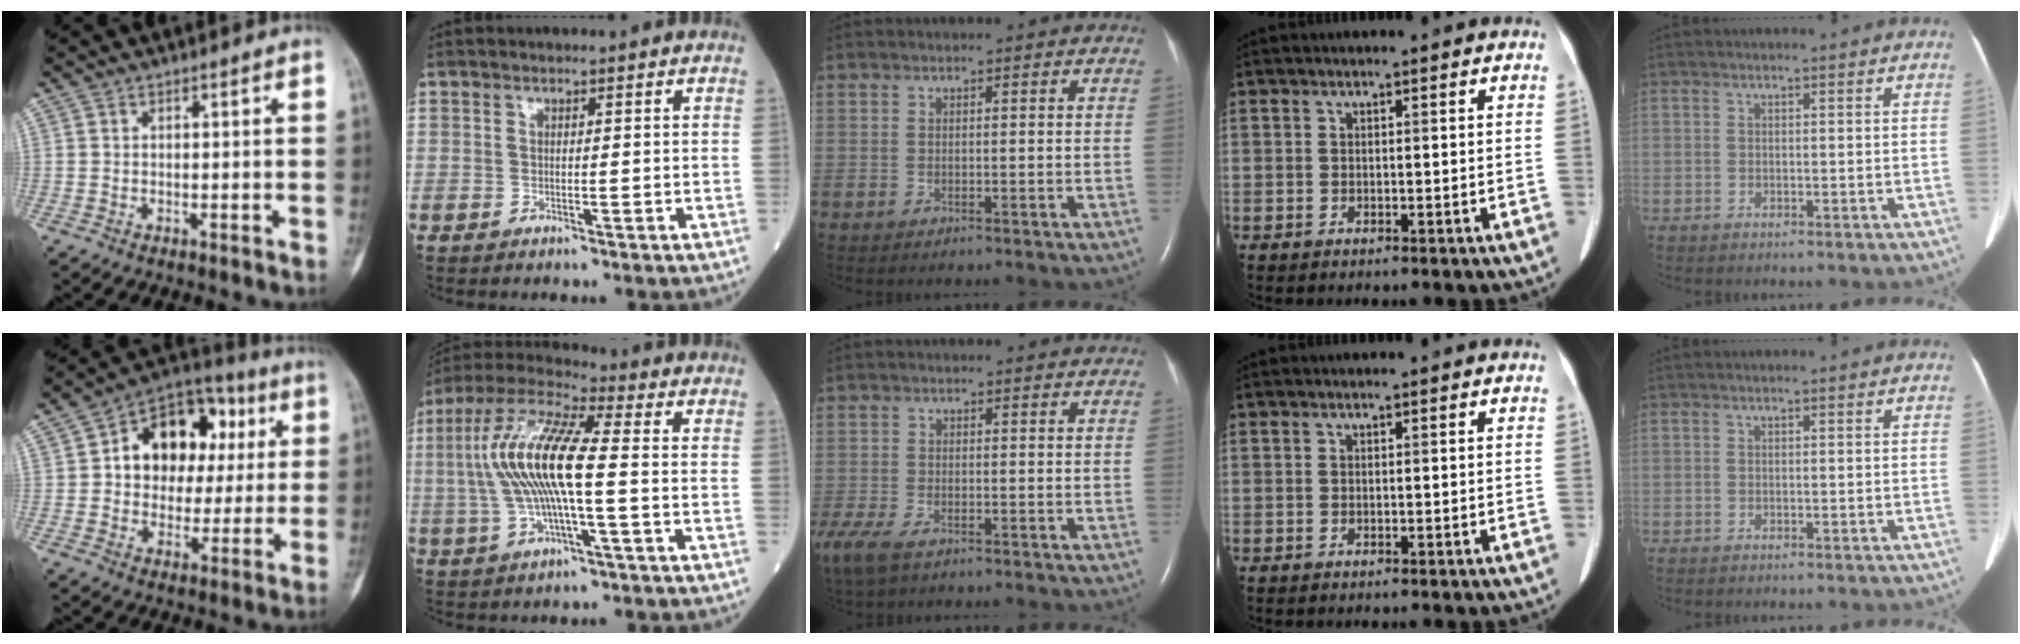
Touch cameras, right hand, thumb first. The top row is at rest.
{"thumb": {"total": 17.4, "force": [3.5, 12.8, 11.3], "torque": [-0.104, 0.023, 0.049]}, "index": {"total": 13.9, "force": [-0.2, 2.0, 13.7], "torque": [-0.288, 0.014, -0.010]}, "middle": {"total": 9.5, "force": [-6.1, 4.4, 5.9], "torque": [-0.150, -0.023, -0.103]}}